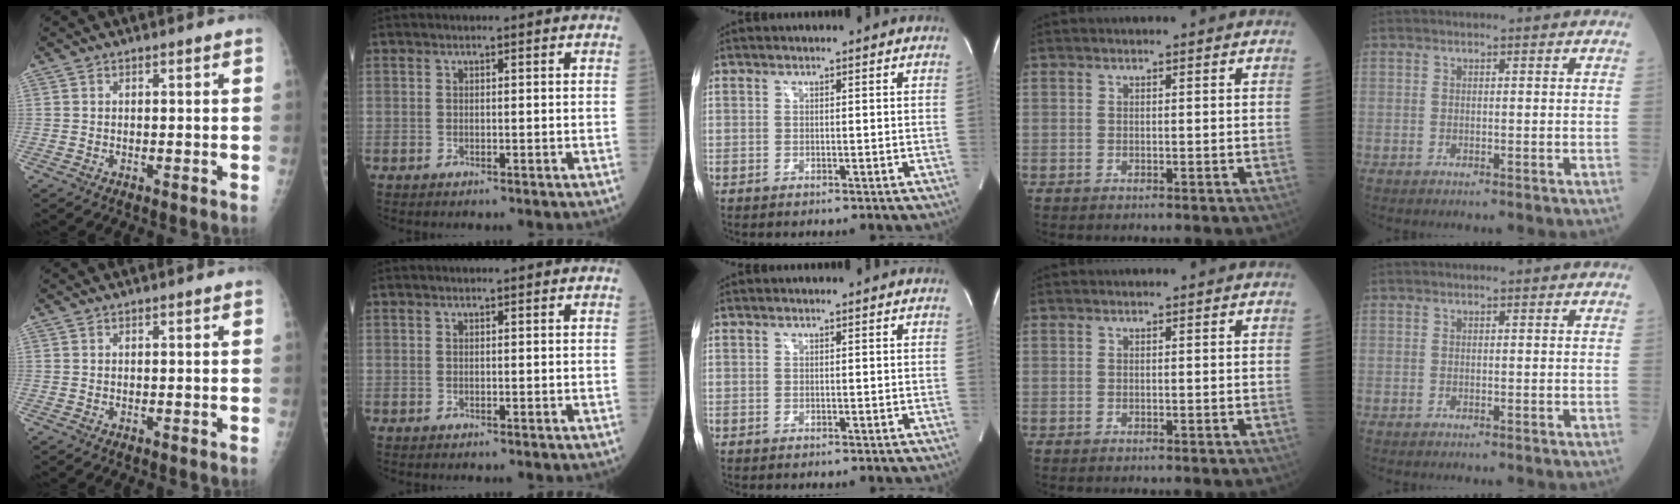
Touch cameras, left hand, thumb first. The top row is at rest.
{}